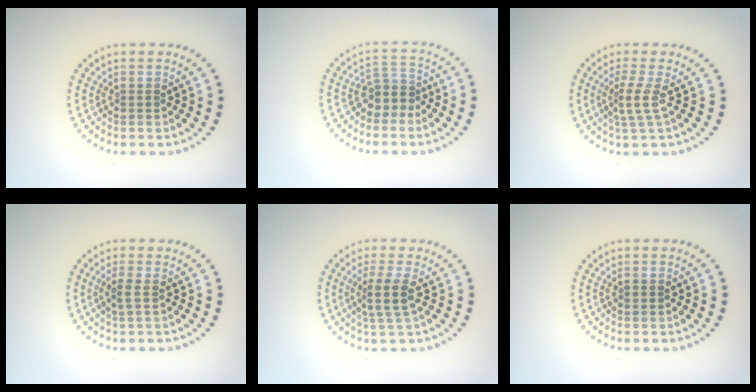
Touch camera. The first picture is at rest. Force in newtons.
{"total": 2.7, "press": 2.2, "slide": 1.6}
{"total": 2.3, "press": 1.5, "slide": 1.7}
{"total": 1.5, "press": 1.2, "slide": 0.8}
{"total": 2.5, "press": 1.9, "slide": 1.6}
{"total": 0.6, "press": 0.6, "slide": 0.1}